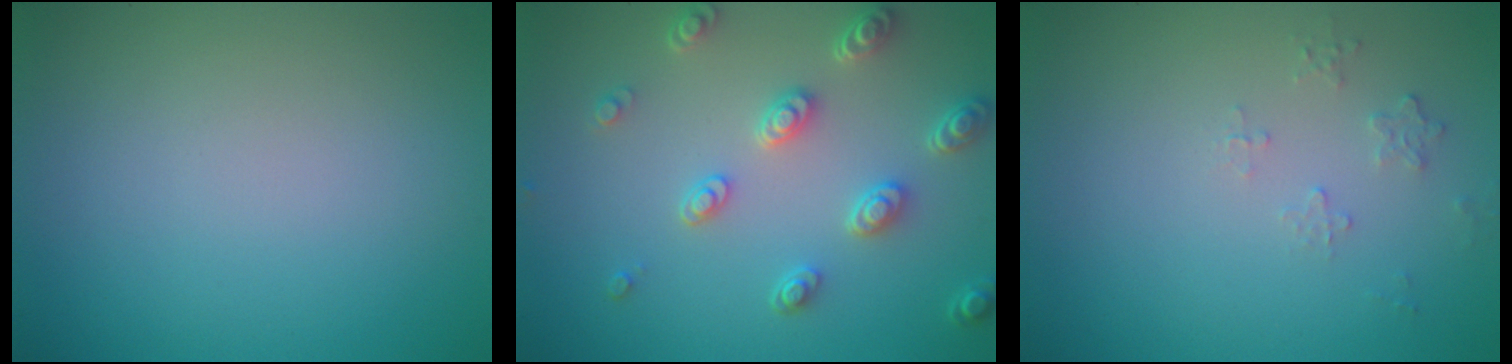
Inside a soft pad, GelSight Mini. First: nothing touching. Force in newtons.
{"total": 4.0, "press": 3.3, "slide": 2.2}
{"total": 0.7, "press": 0.5, "slide": 0.5}